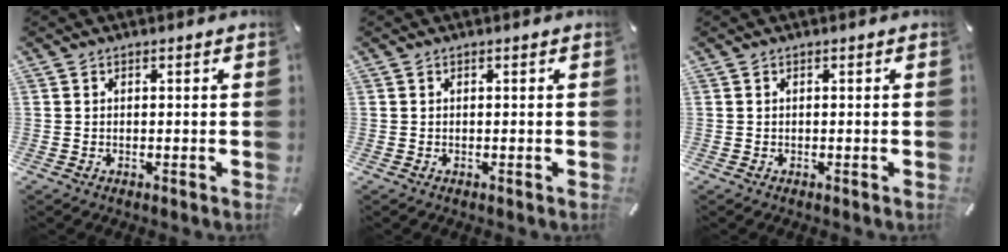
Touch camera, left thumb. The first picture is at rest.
{"total": 0.0}
{"total": 0.0}